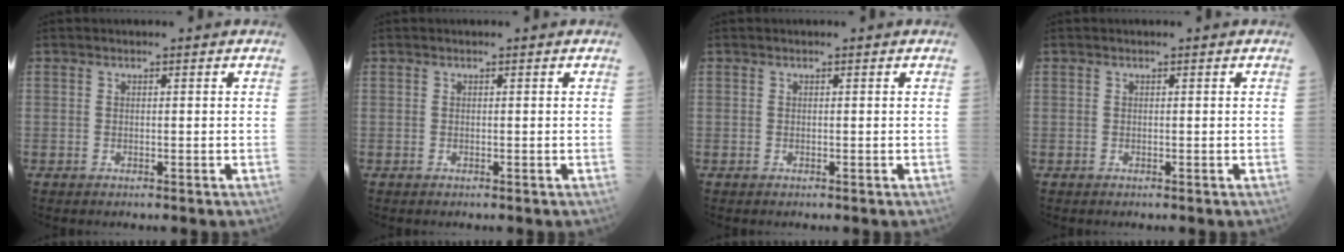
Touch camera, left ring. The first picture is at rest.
{"total": 0.0}
{"total": 0.0}
{"total": 0.0}